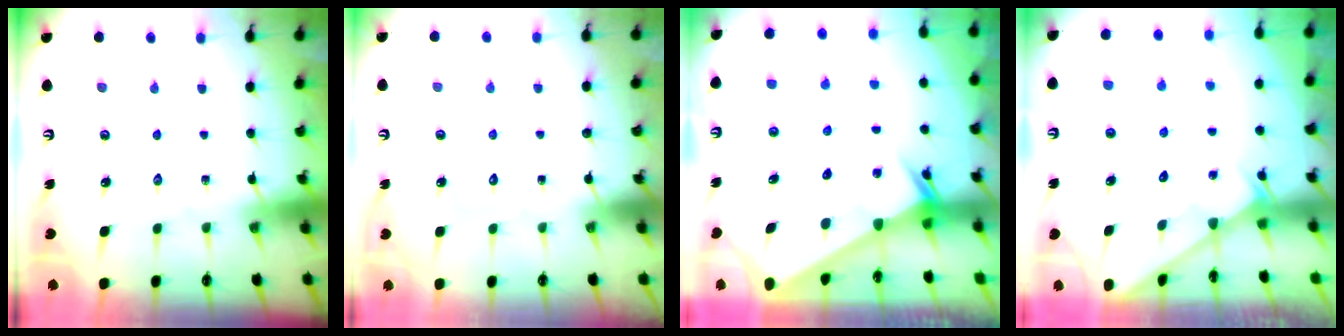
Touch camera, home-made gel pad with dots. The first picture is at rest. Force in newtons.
{"total": 1.5, "press": 1.5, "slide": 0.0}
{"total": 2.3, "press": 2.3, "slide": 0.1}
{"total": 2.0, "press": 2.0, "slide": 0.1}